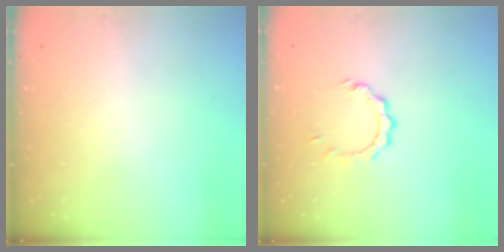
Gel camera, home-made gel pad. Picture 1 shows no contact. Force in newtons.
{"total": 3.5, "press": 3.5, "slide": 0.4}